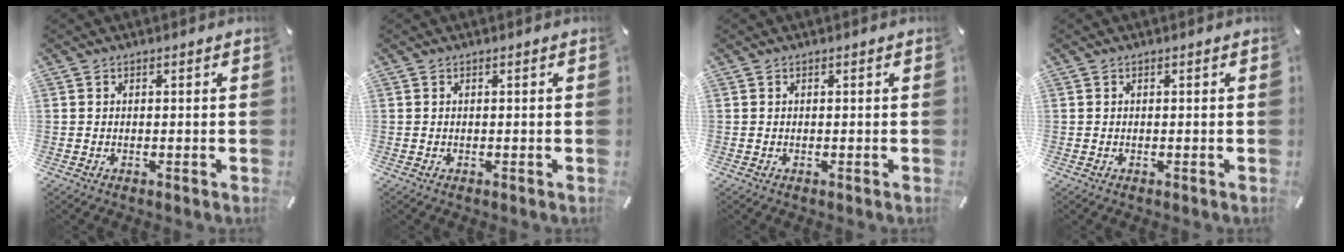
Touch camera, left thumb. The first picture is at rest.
{"total": 0.0}
{"total": 0.0}
{"total": 0.0}